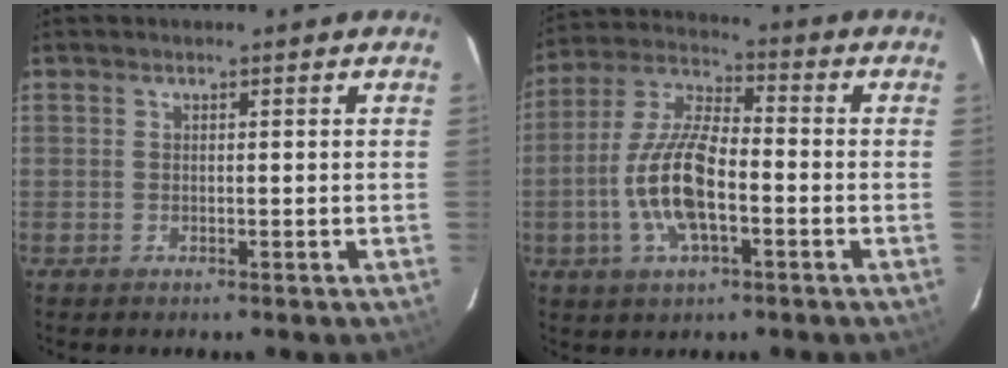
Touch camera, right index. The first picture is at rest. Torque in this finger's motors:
{"motor_torque": [2.02, -0.12, 1.06, 0.18]}